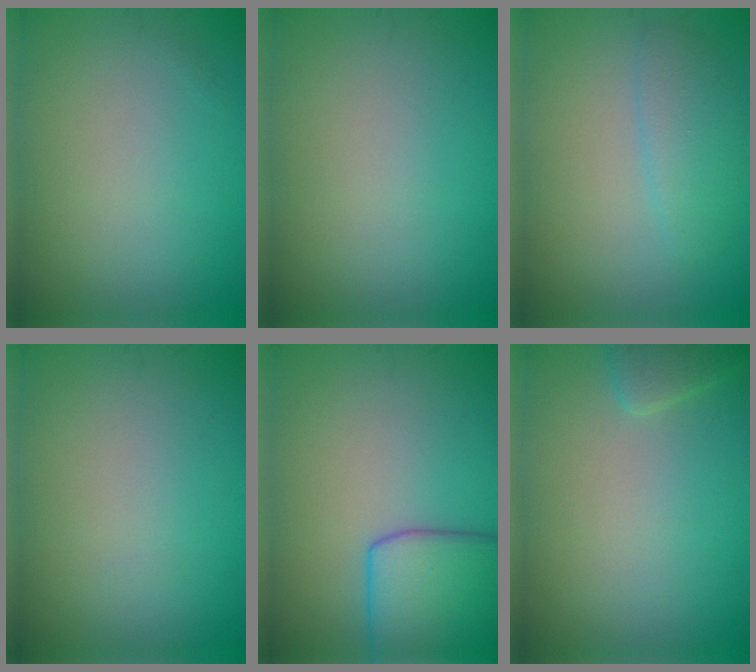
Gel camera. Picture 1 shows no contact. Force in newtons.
{"total": 0.0}
{"total": 2.3, "press": 2.3, "slide": 0.0}
{"total": 0.0}
{"total": 6.4, "press": 6.4, "slide": 0.3}
{"total": 1.5, "press": 1.5, "slide": 0.1}